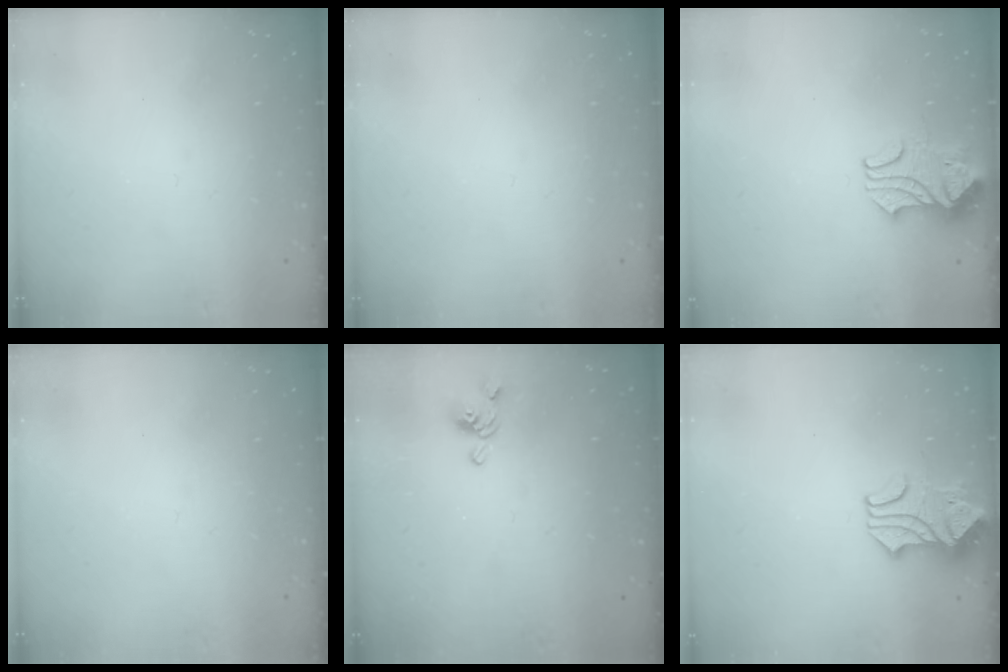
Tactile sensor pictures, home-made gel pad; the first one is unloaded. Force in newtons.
{"total": 0.0}
{"total": 2.2, "press": 2.1, "slide": 0.8}
{"total": 0.0}
{"total": 4.1, "press": 4.0, "slide": 0.6}
{"total": 2.1, "press": 1.9, "slide": 1.0}